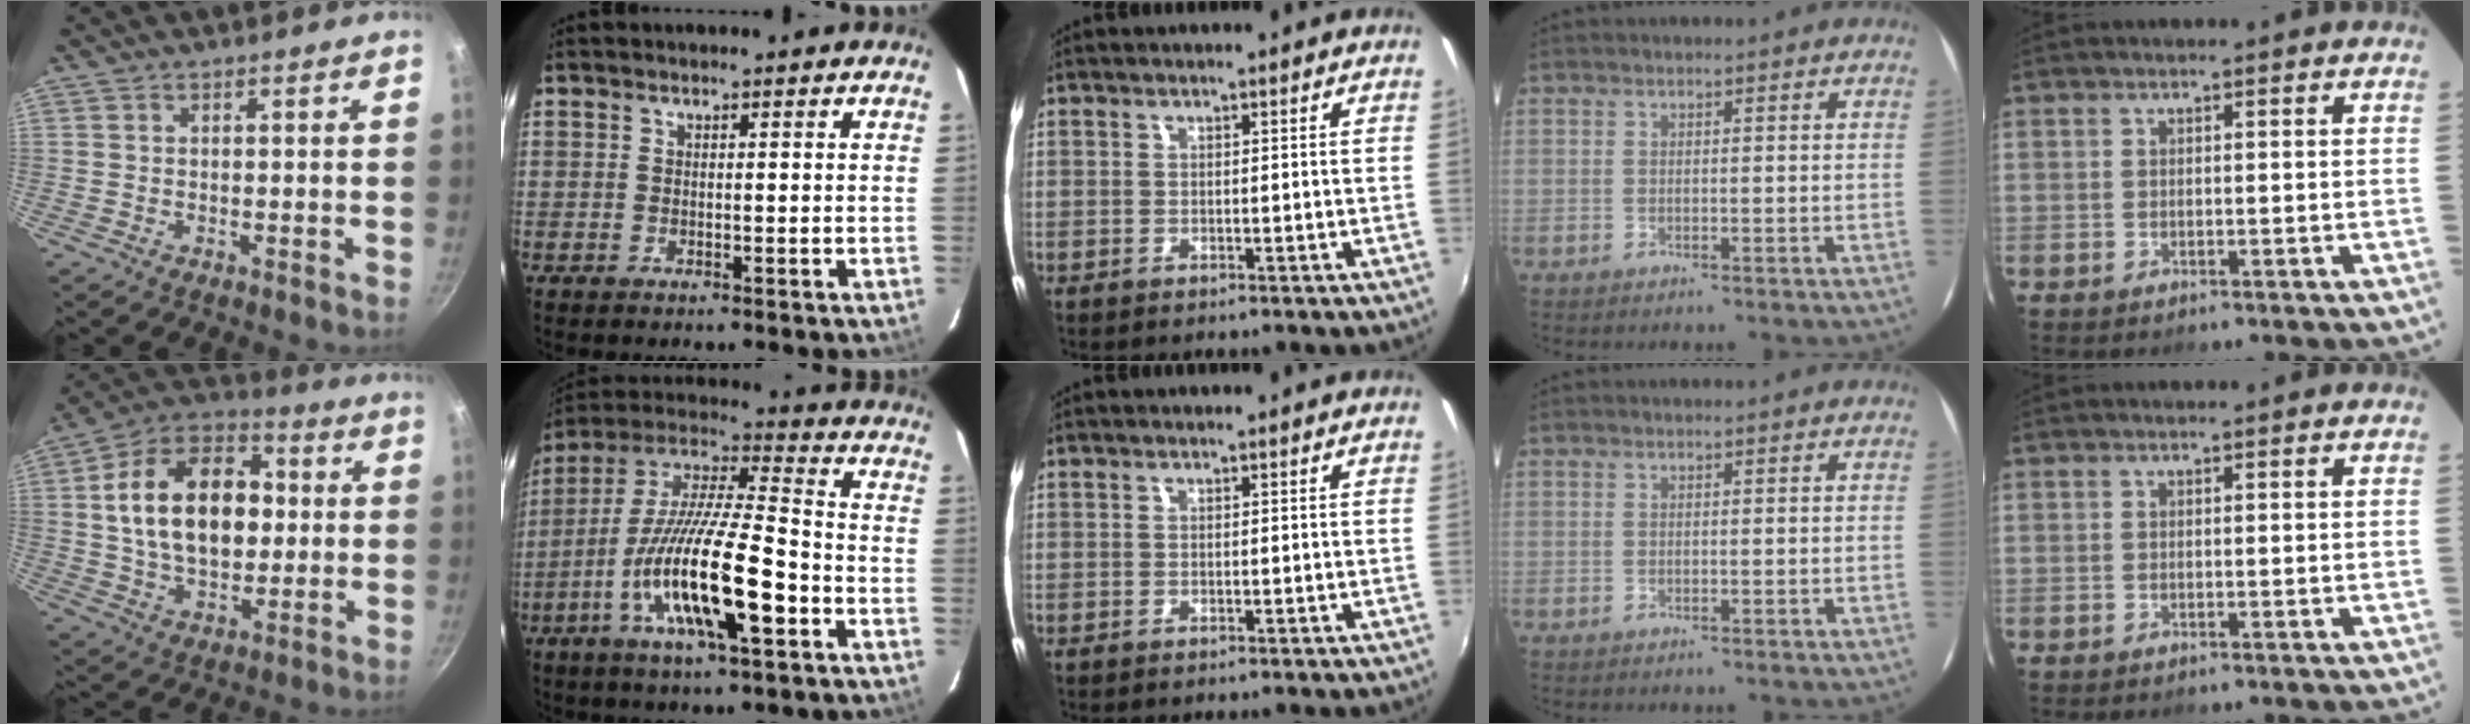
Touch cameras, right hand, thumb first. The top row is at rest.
{"thumb": {"total": 20.6, "force": [1.7, 13.7, 15.4], "torque": [-0.224, 0.025, 0.019]}, "index": {"total": 19.9, "force": [-7.6, 3.7, 18.0], "torque": [-0.341, -0.024, -0.146]}}